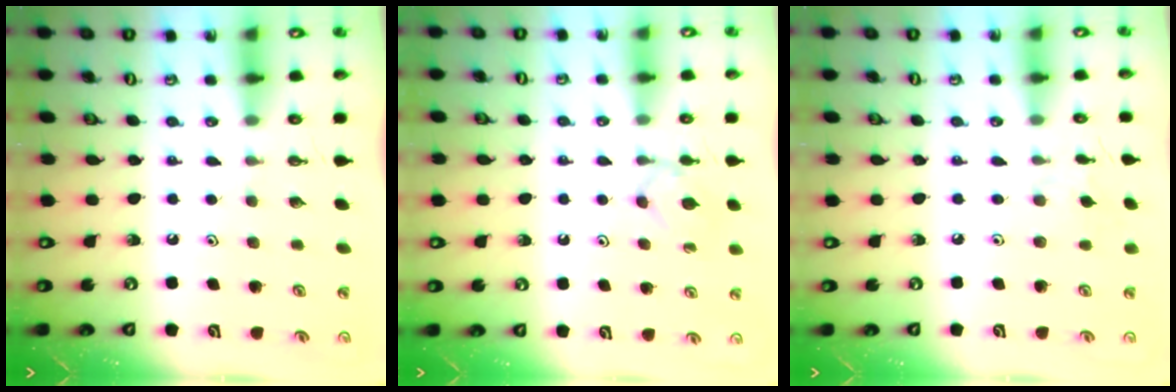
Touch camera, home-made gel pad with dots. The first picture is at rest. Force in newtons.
{"total": 4.6, "press": 4.5, "slide": 0.6}
{"total": 3.1, "press": 3.1, "slide": 0.6}